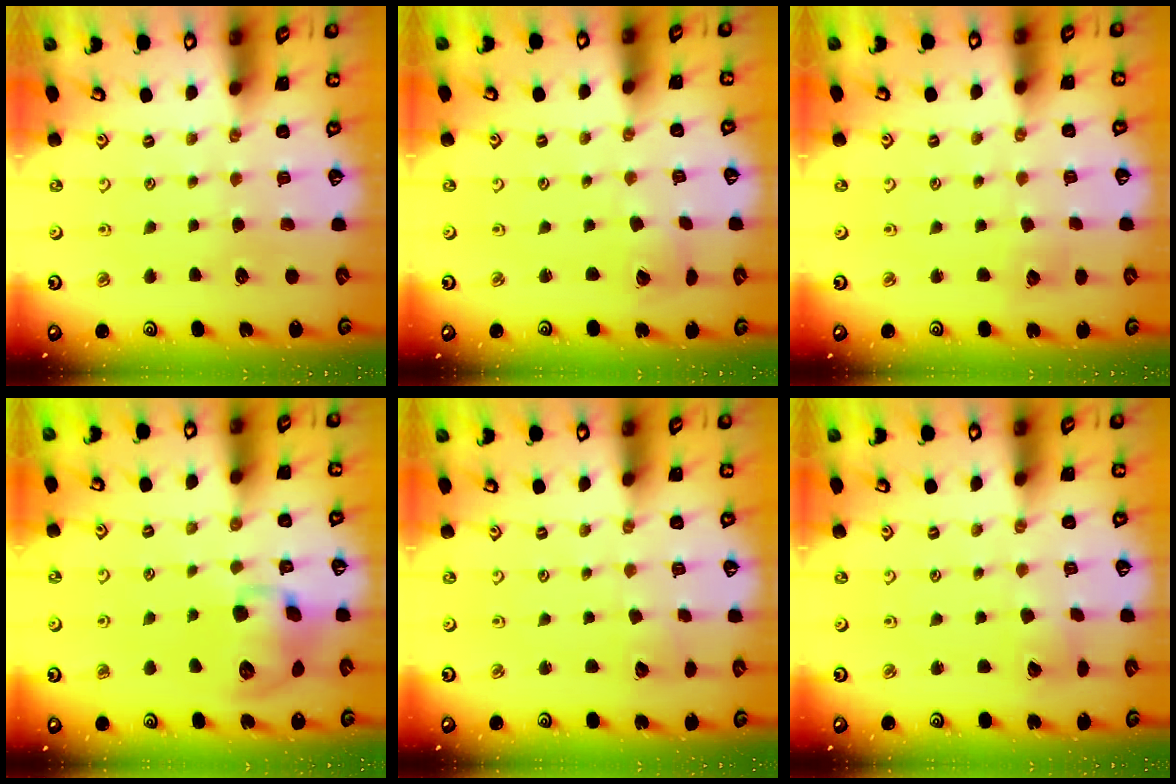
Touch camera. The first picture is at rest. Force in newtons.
{"total": 1.7, "press": 1.7, "slide": 0.1}
{"total": 3.1, "press": 3.0, "slide": 0.5}
{"total": 11.7, "press": 11.5, "slide": 2.0}
{"total": 2.0, "press": 2.0, "slide": 0.2}
{"total": 1.8, "press": 1.7, "slide": 0.1}